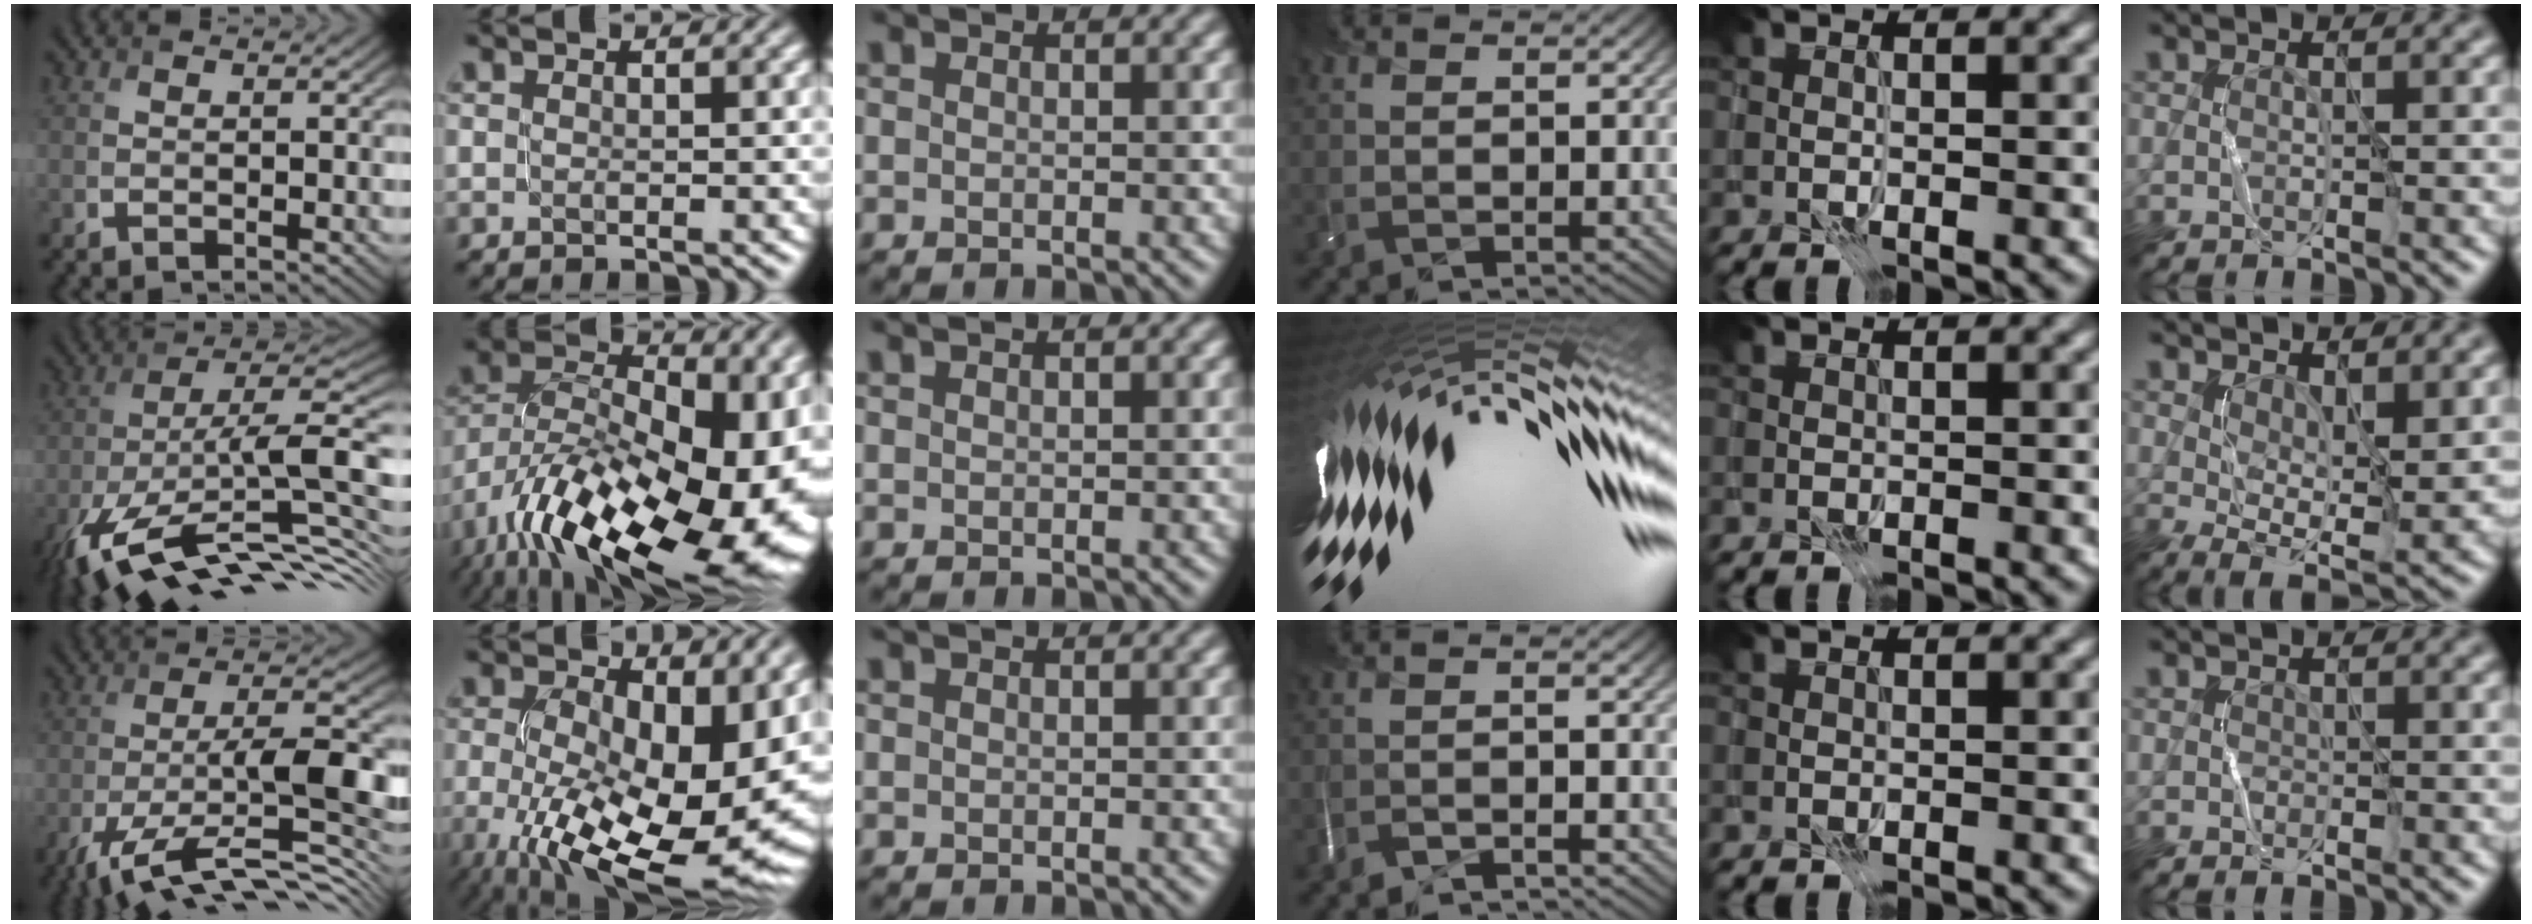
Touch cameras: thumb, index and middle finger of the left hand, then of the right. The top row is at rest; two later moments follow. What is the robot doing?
{"motion": "close", "object": "stapler"}